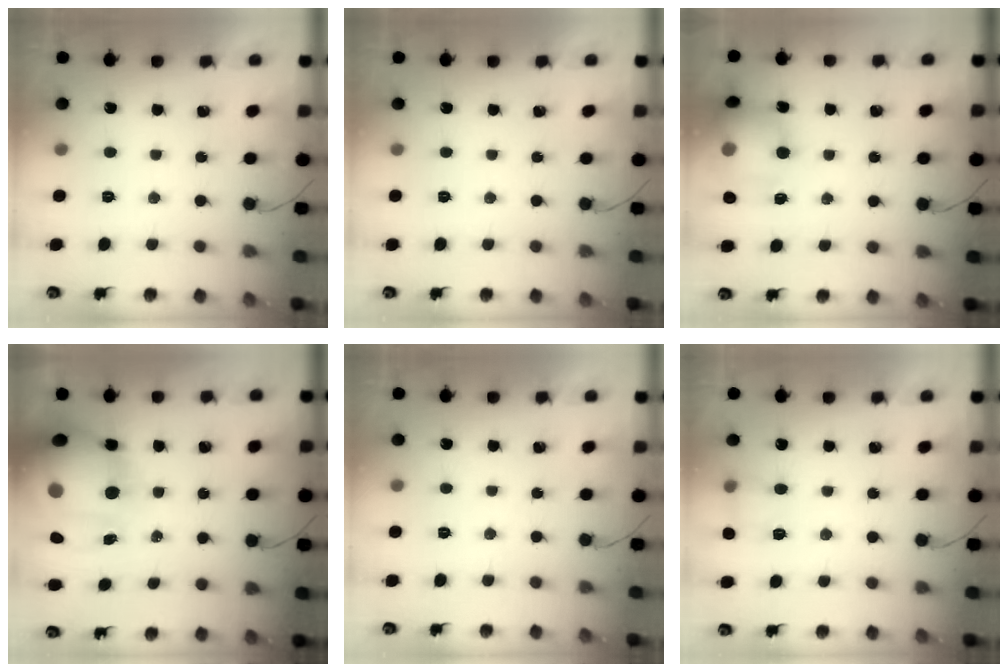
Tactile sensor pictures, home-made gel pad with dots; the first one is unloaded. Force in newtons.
{"total": 0.0}
{"total": 14.9, "press": 14.6, "slide": 3.1}
{"total": 24.9, "press": 24.3, "slide": 5.7}
{"total": 0.0}
{"total": 4.7, "press": 4.4, "slide": 1.6}